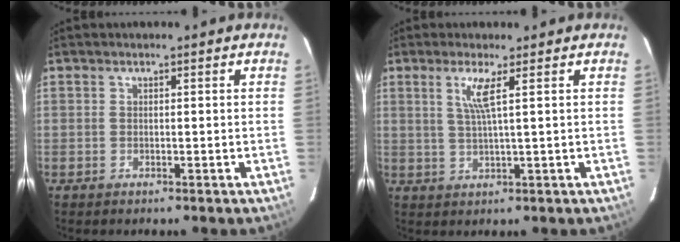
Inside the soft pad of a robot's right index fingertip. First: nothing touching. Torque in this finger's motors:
{"motor_torque": [0.07, 0.02, 0.33, 0.06]}